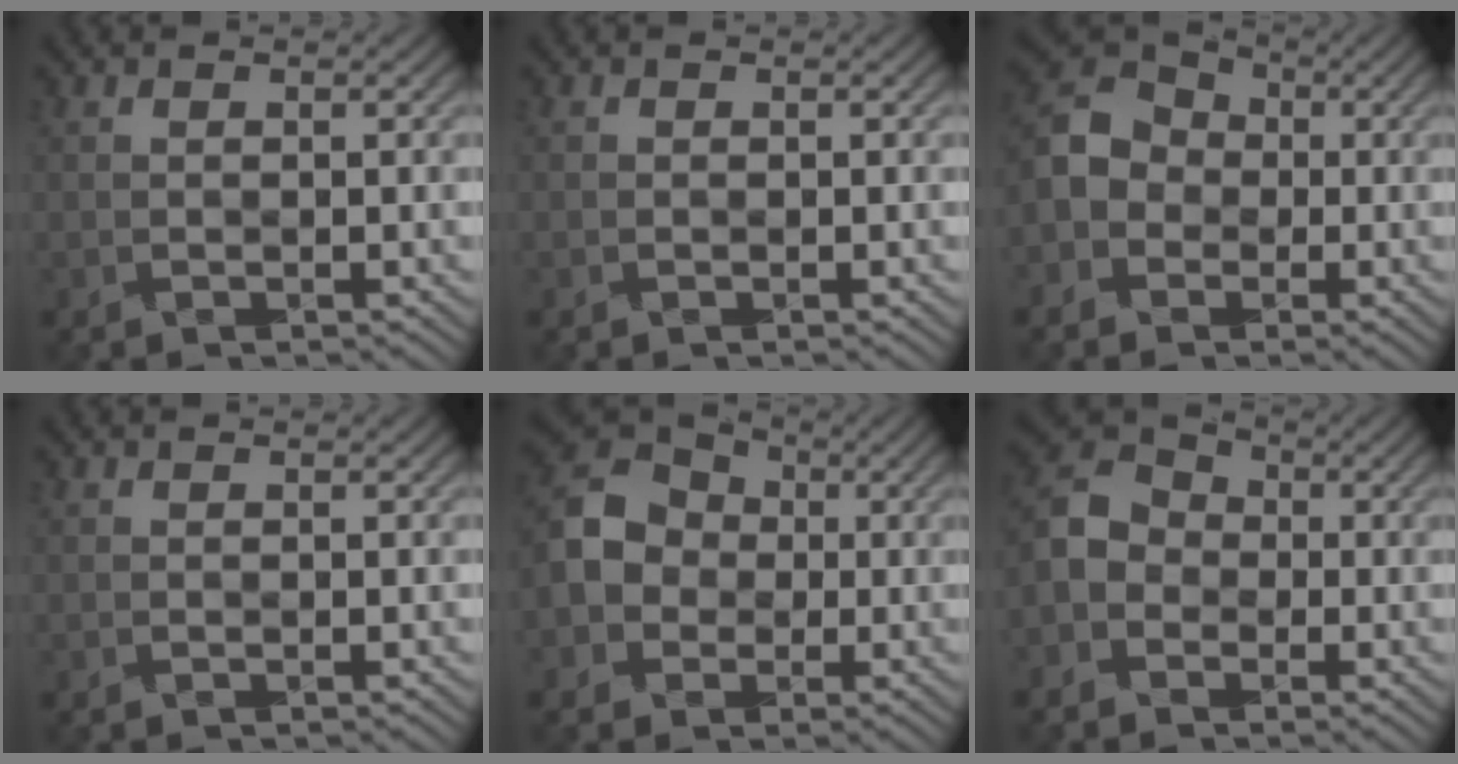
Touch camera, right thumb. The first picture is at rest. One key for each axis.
{"total": 0.0}
{"total": 8.0, "fx": -1.6, "fy": 7.0, "fz": 3.6, "tx": -0.094, "ty": -0.002, "tz": -0.050}
{"total": 0.0}
{"total": 9.0, "fx": -1.0, "fy": 7.9, "fz": 4.3, "tx": -0.113, "ty": 0.000, "tz": -0.033}
{"total": 6.8, "fx": -1.9, "fy": 5.8, "fz": 3.0, "tx": -0.077, "ty": 0.000, "tz": -0.053}